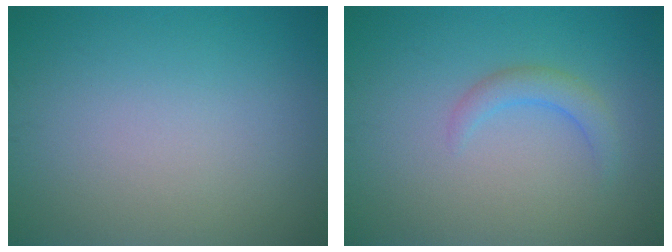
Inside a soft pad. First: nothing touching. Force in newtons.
{"total": 1.9, "press": 1.9, "slide": 0.3}